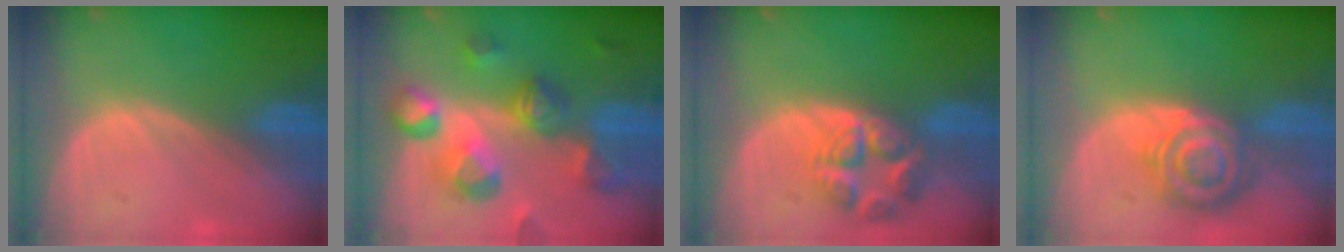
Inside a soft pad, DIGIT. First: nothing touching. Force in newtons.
{"total": 11.1, "press": 10.0, "slide": 4.9}
{"total": 7.6, "press": 6.7, "slide": 3.6}
{"total": 8.4, "press": 7.3, "slide": 4.2}